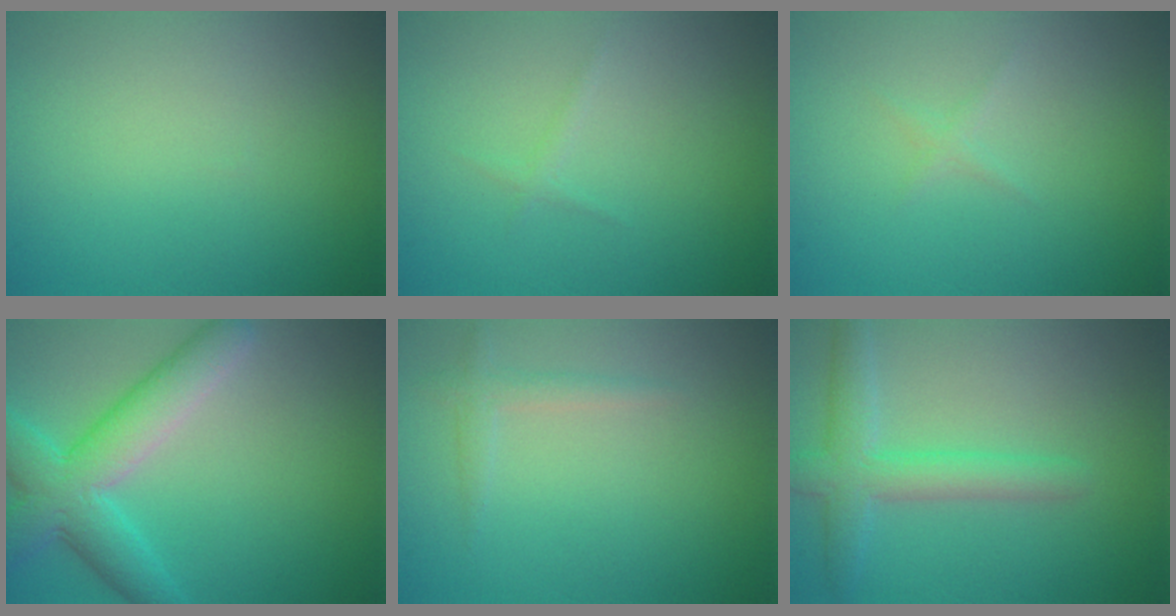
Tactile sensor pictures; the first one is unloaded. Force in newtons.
{"total": 0.6, "press": 0.6, "slide": 0.1}
{"total": 0.6, "press": 0.6, "slide": 0.0}
{"total": 6.4, "press": 6.4, "slide": 0.2}
{"total": 1.3, "press": 1.3, "slide": 0.1}
{"total": 3.9, "press": 3.9, "slide": 0.2}